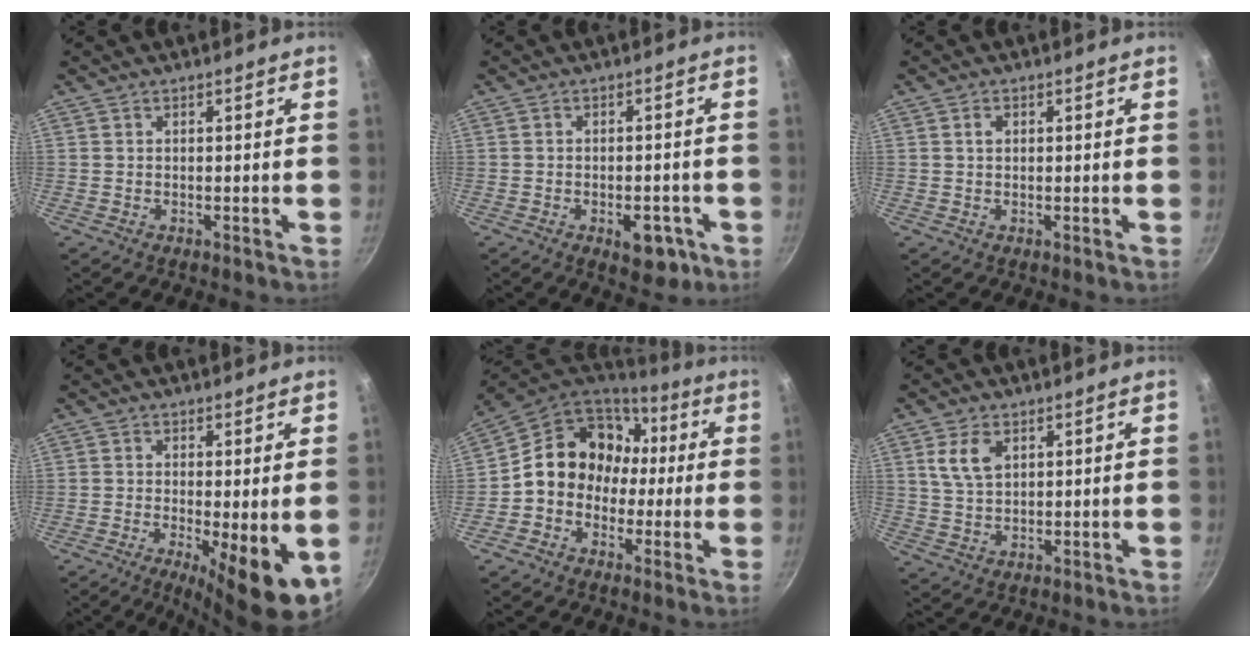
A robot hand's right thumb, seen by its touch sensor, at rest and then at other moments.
{"total": 6.5, "force": [-2.7, 3.6, 4.6], "torque": [-0.033, 0.017, -0.026]}
{"total": 1.3, "force": [0.4, 0.9, 0.8], "torque": [-0.012, 0.004, 0.005]}
{"total": 10.1, "force": [-2.5, 2.5, 9.5], "torque": [-0.135, -0.011, -0.030]}
{"total": 15.3, "force": [0.8, 13.0, 8.1], "torque": [-0.092, 0.051, -0.002]}
{"total": 6.1, "force": [2.5, 3.7, 4.2], "torque": [-0.073, -0.006, 0.050]}